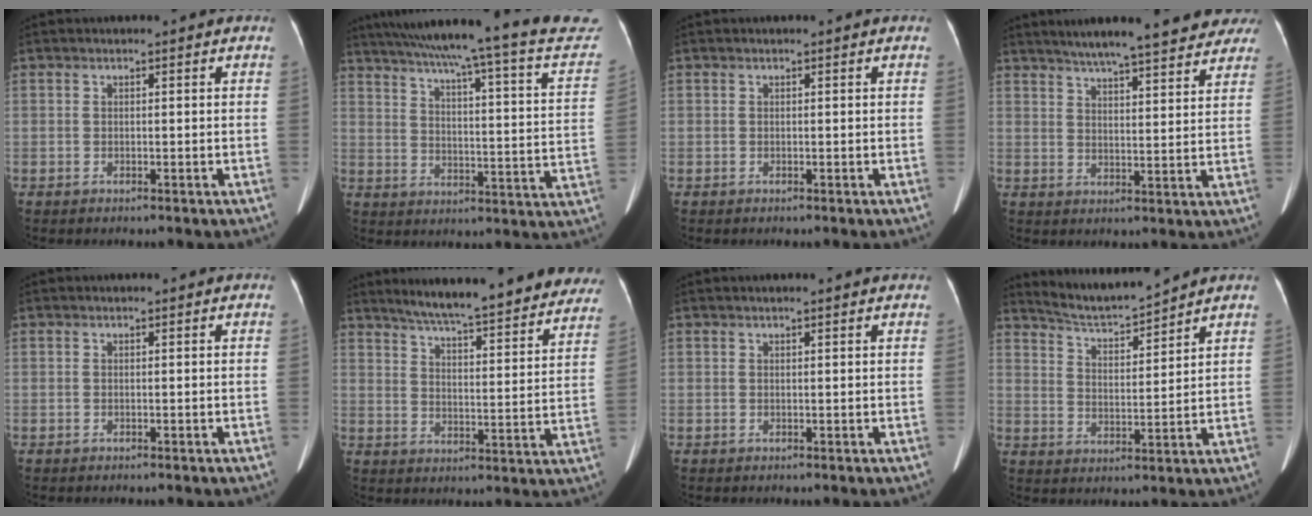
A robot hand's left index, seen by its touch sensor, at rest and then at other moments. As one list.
[{"total": 30.6, "force": [26.8, 1.7, 14.6], "torque": [-0.218, -0.064, 0.328]}, {"total": 0.0}, {"total": 19.7, "force": [16.8, 3.4, 9.7], "torque": [-0.140, 0.021, 0.215]}, {"total": 0.0}, {"total": 26.8, "force": [23.8, 3.4, 11.9], "torque": [-0.168, -0.041, 0.294]}, {"total": 1.9, "force": [1.7, 0.0, 1.0], "torque": [-0.013, 0.019, 0.023]}, {"total": 8.0, "force": [7.8, -0.5, 1.8], "torque": [-0.044, 0.002, 0.148]}]